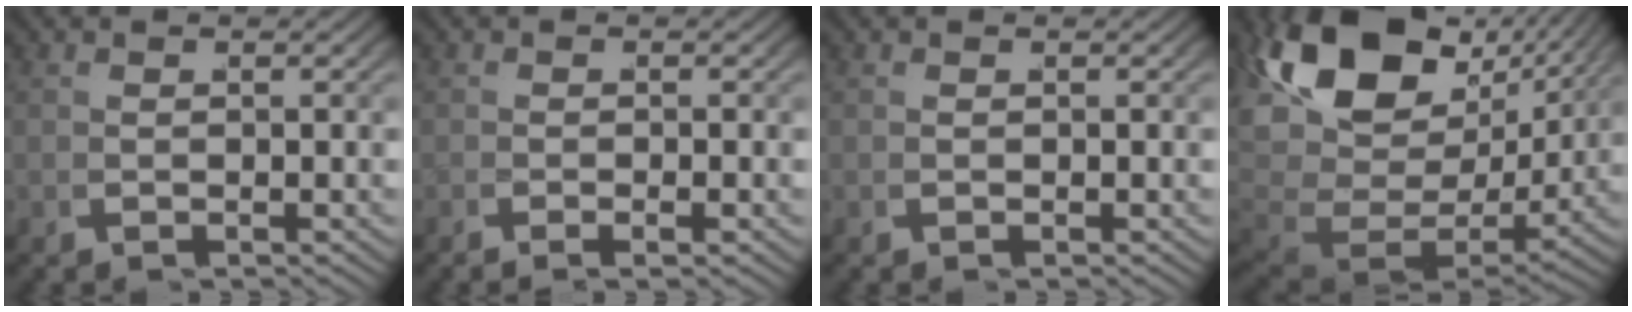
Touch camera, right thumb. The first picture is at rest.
{"total": 0.0}
{"total": 0.0}
{"total": 14.6, "force": [5.2, 8.6, 10.6], "torque": [-0.217, -0.013, 0.098]}